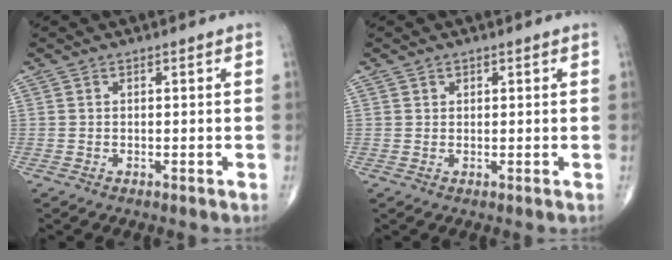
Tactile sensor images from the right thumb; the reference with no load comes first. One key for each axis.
{"total": 0.9, "fx": 0.5, "fy": 0.7, "fz": 0.1, "tx": 0.009, "ty": -0.003, "tz": 0.005}